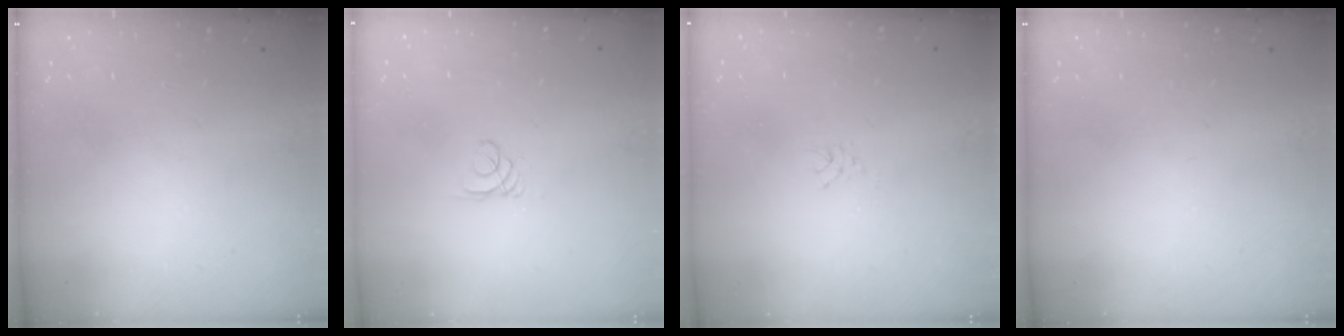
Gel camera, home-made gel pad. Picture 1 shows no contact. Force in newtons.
{"total": 0.6, "press": 0.6, "slide": 0.1}
{"total": 2.4, "press": 2.4, "slide": 0.4}
{"total": 0.0}